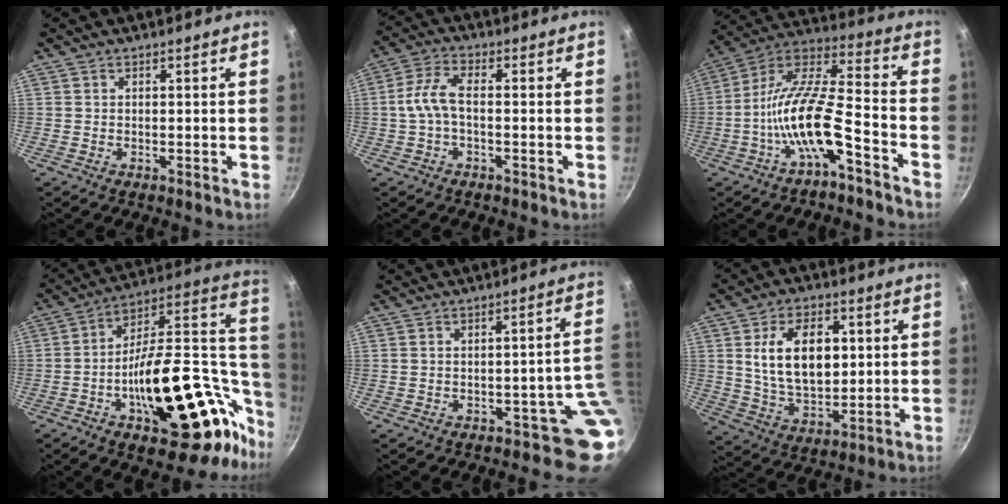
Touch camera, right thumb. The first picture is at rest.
{"total": 6.3, "force": [-0.8, 3.1, 5.4], "torque": [-0.121, 0.028, -0.023]}
{"total": 15.8, "force": [-7.0, 4.9, 13.3], "torque": [-0.245, 0.057, -0.138]}
{"total": 34.9, "force": [-8.0, 18.2, 28.7], "torque": [-0.369, 0.060, -0.108]}
{"total": 6.0, "force": [-1.6, 3.5, 4.6], "torque": [0.006, 0.032, -0.023]}
{"total": 14.8, "force": [2.8, 9.0, 11.4], "torque": [-0.165, -0.009, 0.052]}